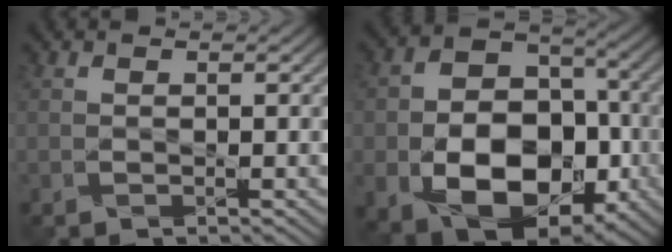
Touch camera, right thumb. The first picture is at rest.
{"total": 15.9, "force": [-5.1, 11.0, 10.3], "torque": [-0.174, -0.040, -0.086]}